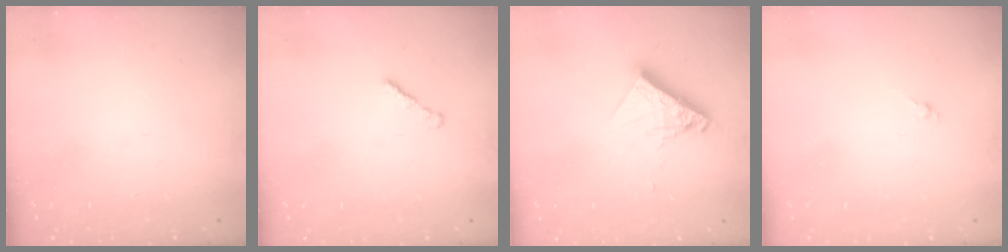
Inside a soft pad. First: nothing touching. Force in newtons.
{"total": 1.6, "press": 1.5, "slide": 0.5}
{"total": 10.1, "press": 10.1, "slide": 0.9}
{"total": 1.4, "press": 1.2, "slide": 0.6}